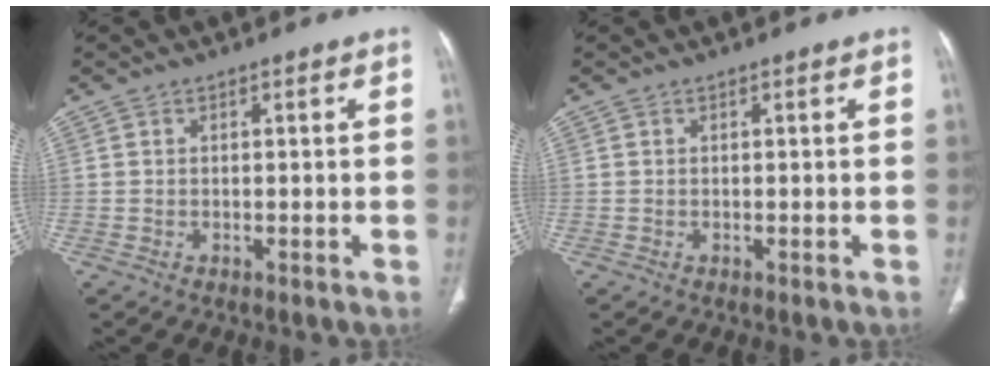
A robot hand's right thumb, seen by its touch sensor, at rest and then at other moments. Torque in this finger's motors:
{"motor_torque": [0.00, 0.00, 0.00, 0.00, 0.00]}